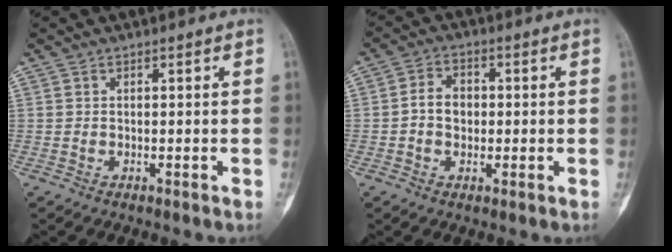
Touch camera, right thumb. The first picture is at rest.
{"total": 5.0, "force": [-0.2, 3.8, 3.2], "torque": [-0.042, 0.015, -0.011]}